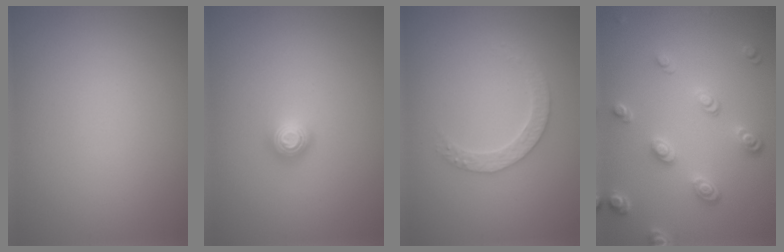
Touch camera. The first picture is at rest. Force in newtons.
{"total": 1.2, "press": 1.1, "slide": 0.2}
{"total": 2.5, "press": 2.4, "slide": 0.7}
{"total": 3.7, "press": 2.8, "slide": 2.3}